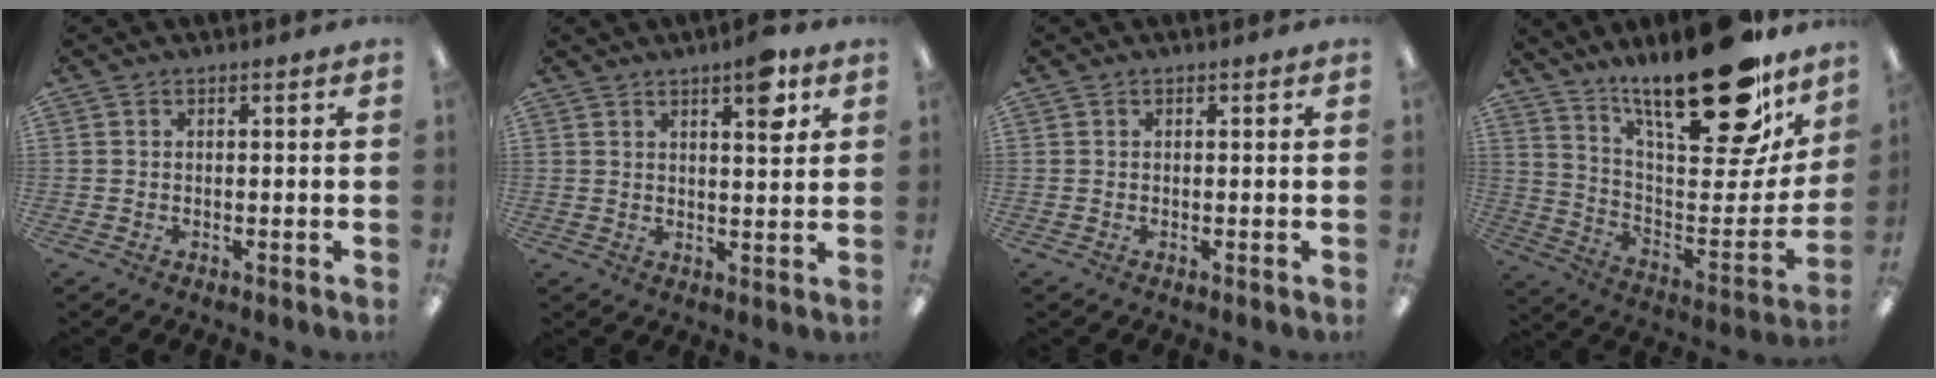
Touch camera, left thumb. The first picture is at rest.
{"total": 6.8, "force": [4.2, 1.9, 5.0], "torque": [-0.063, -0.021, 0.062]}
{"total": 0.0}
{"total": 27.9, "force": [19.9, 8.8, 17.5], "torque": [-0.240, -0.135, 0.329]}